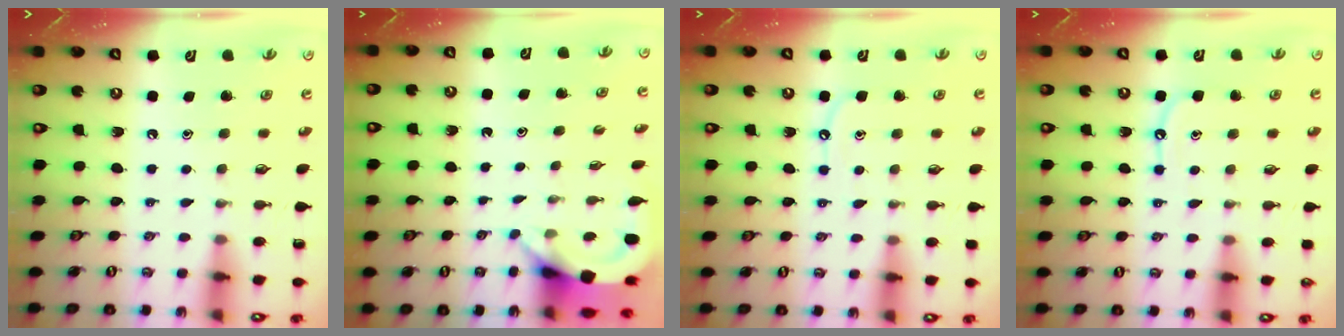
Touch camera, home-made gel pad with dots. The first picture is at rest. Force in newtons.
{"total": 3.8, "press": 3.8, "slide": 0.3}
{"total": 6.3, "press": 6.2, "slide": 0.8}
{"total": 6.8, "press": 6.8, "slide": 0.7}